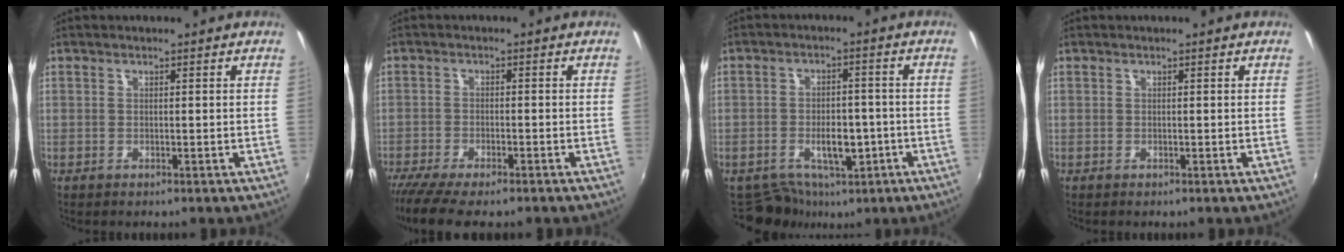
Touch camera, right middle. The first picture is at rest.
{"total": 8.8, "force": [-7.1, 1.8, 4.8], "torque": [-0.116, -0.039, -0.124]}
{"total": 8.2, "force": [-4.4, 5.8, 3.8], "torque": [-0.077, 0.018, -0.050]}
{"total": 0.0}